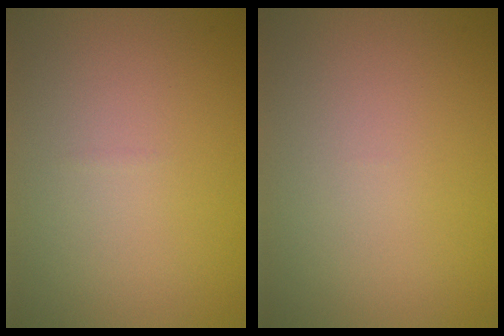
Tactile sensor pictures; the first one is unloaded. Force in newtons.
{"total": 0.0}